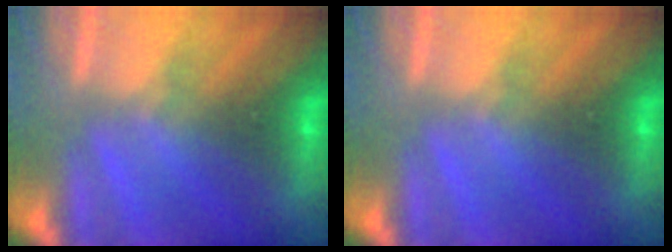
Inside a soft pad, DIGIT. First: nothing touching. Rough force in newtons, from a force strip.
{"total": 0.0}